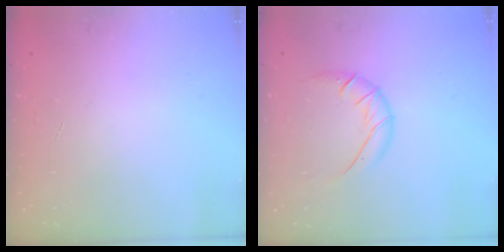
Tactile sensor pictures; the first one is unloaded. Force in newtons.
{"total": 10.3, "press": 10.3, "slide": 0.9}